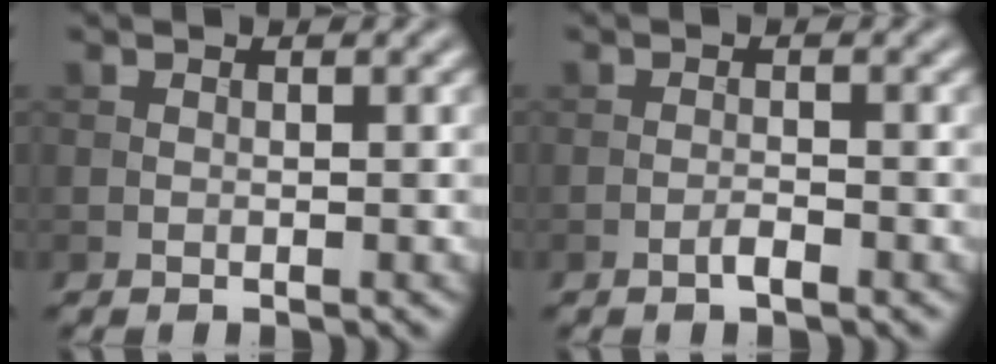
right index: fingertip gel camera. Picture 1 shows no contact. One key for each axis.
{"total": 1.1, "fx": -0.8, "fy": 0.2, "fz": 0.8, "tx": -0.014, "ty": 0.002, "tz": -0.016}